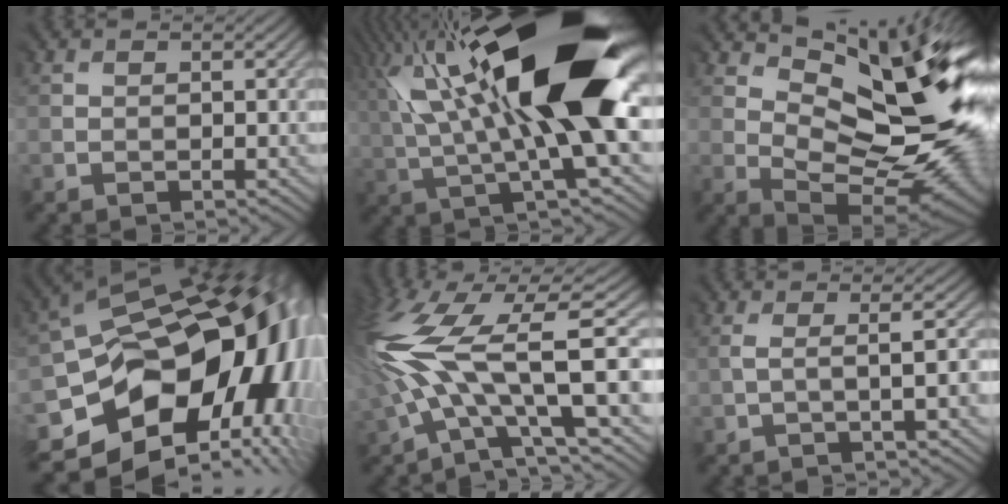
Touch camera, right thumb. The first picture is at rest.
{"total": 20.2, "force": [6.0, 5.0, 18.6], "torque": [-0.329, 0.031, 0.101]}
{"total": 16.3, "force": [4.6, 7.1, 13.9], "torque": [-0.207, 0.008, 0.090]}
{"total": 19.0, "force": [-3.5, 13.6, 12.8], "torque": [-0.213, -0.052, -0.033]}
{"total": 16.2, "force": [-0.5, 5.8, 15.1], "torque": [-0.326, 0.005, 0.002]}
{"total": 2.6, "force": [-0.5, 0.4, 2.5], "torque": [-0.025, 0.002, -0.014]}